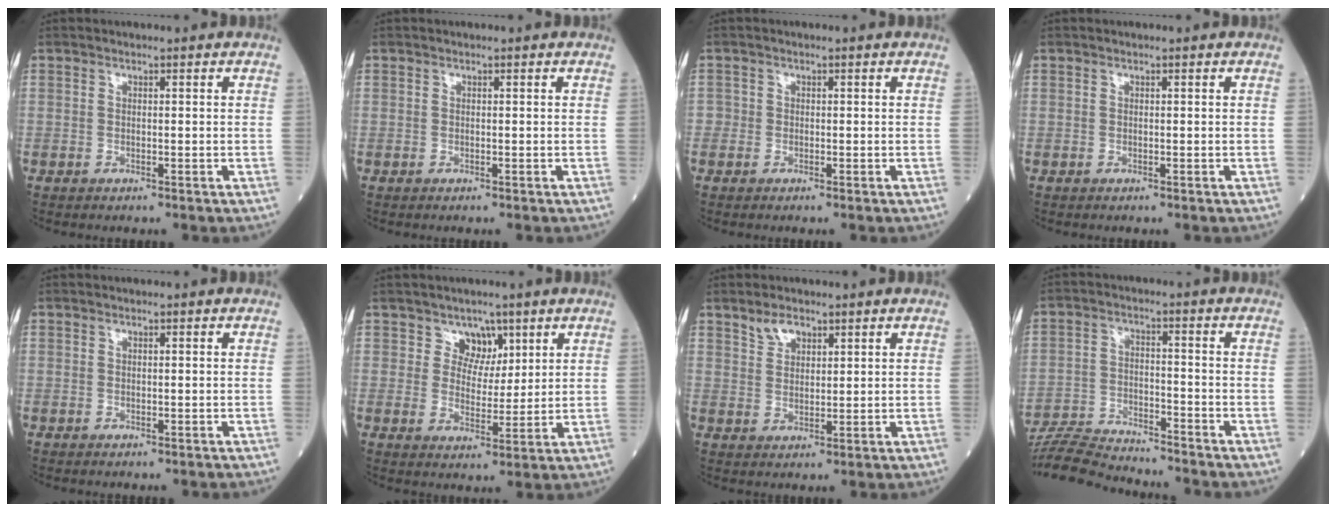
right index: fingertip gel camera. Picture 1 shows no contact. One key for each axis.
{"total": 0.0}
{"total": 1.0, "fx": -0.4, "fy": 0.9, "fz": 0.0, "tx": 0.004, "ty": 0.006, "tz": -0.009}
{"total": 0.0}
{"total": 0.0}
{"total": 4.4, "fx": 2.8, "fy": 3.3, "fz": 1.1, "tx": -0.009, "ty": 0.001, "tz": 0.050}
{"total": 3.2, "fx": 2.3, "fy": 1.6, "fz": 1.4, "tx": -0.032, "ty": 0.004, "tz": 0.051}
{"total": 11.4, "fx": -11.2, "fy": 0.0, "fz": 2.5, "tx": -0.045, "ty": -0.005, "tz": -0.196}